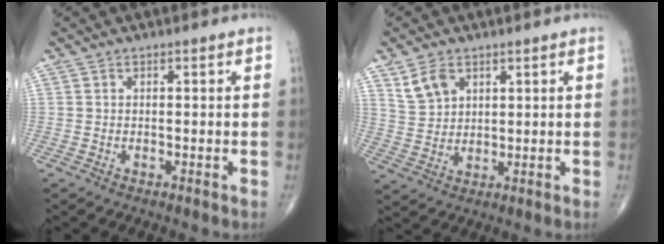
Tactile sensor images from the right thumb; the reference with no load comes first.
{"total": 5.8, "force": [3.3, 3.7, 3.0], "torque": [-0.046, -0.012, 0.071]}